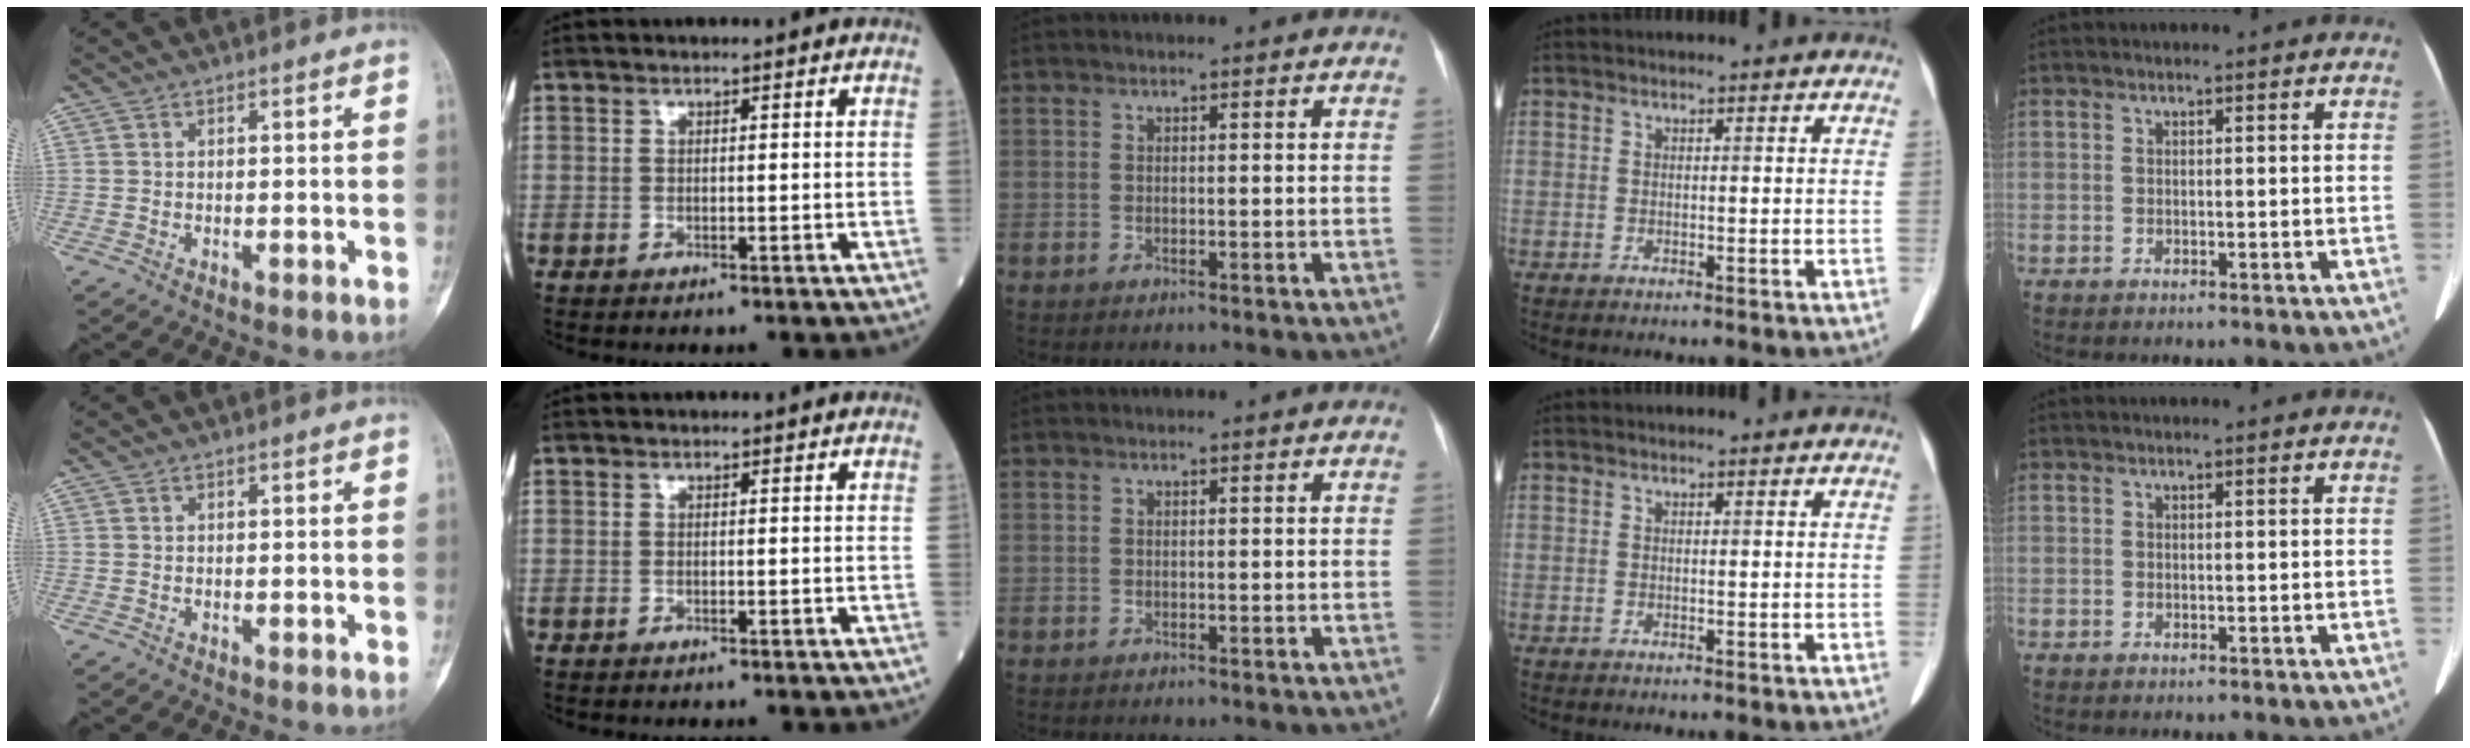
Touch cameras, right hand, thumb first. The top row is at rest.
{}